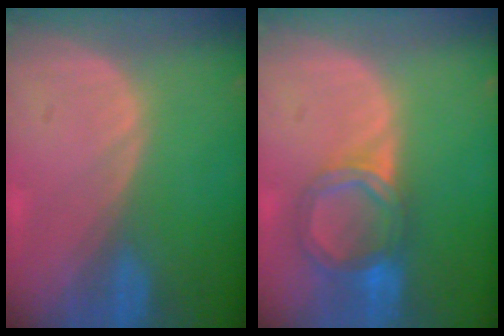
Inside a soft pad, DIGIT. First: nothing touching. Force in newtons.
{"total": 6.4, "press": 5.7, "slide": 2.9}